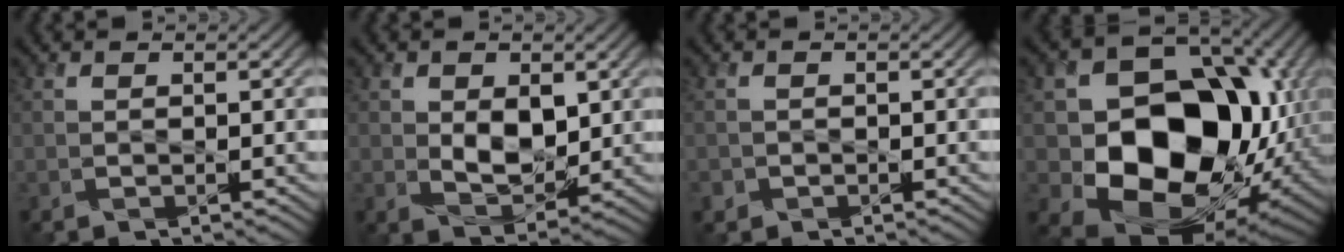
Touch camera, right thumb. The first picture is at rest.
{"total": 5.8, "force": [0.7, 3.7, 4.4], "torque": [-0.084, -0.012, 0.020]}
{"total": 1.0, "force": [-0.6, 0.8, -0.1], "torque": [0.007, -0.009, -0.013]}
{"total": 17.3, "force": [-1.2, 13.3, 11.0], "torque": [-0.172, -0.056, -0.006]}